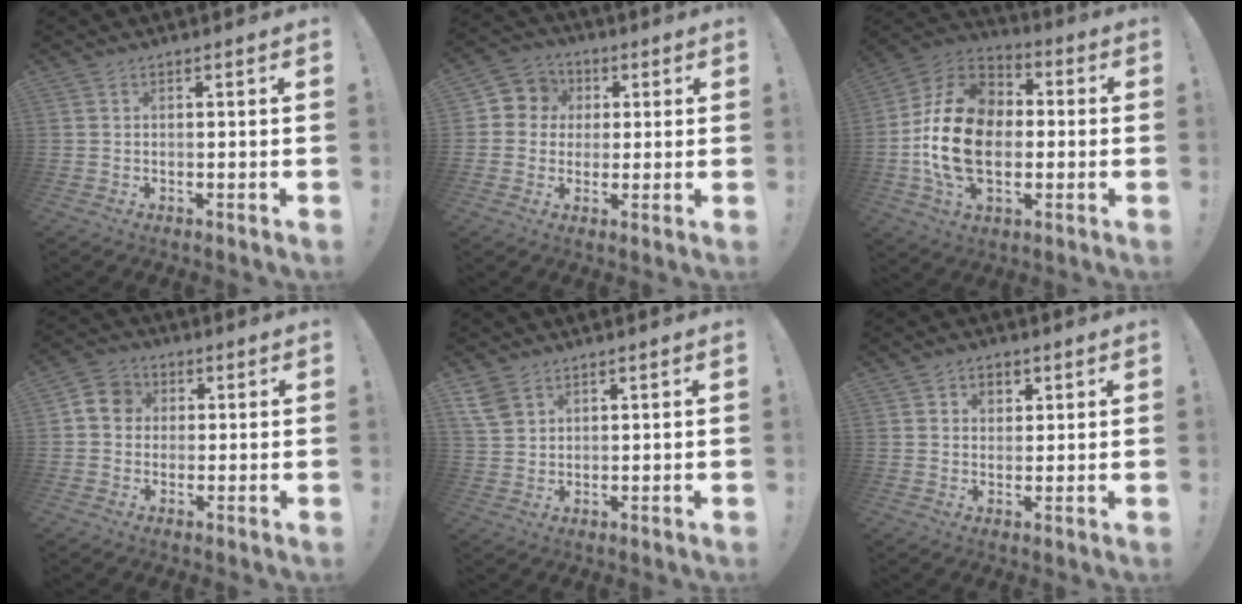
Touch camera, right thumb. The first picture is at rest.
{"total": 7.2, "force": [0.2, 7.0, 1.6], "torque": [-0.023, 0.009, 0.008]}
{"total": 20.9, "force": [-2.0, 14.9, 14.5], "torque": [-0.266, 0.029, -0.023]}
{"total": 6.7, "force": [0.8, 6.2, 2.6], "torque": [-0.039, 0.010, 0.020]}
{"total": 5.6, "force": [3.5, 3.6, 2.5], "torque": [-0.051, -0.010, 0.073]}
{"total": 3.9, "force": [1.7, 3.2, 1.1], "torque": [-0.001, -0.009, 0.027]}